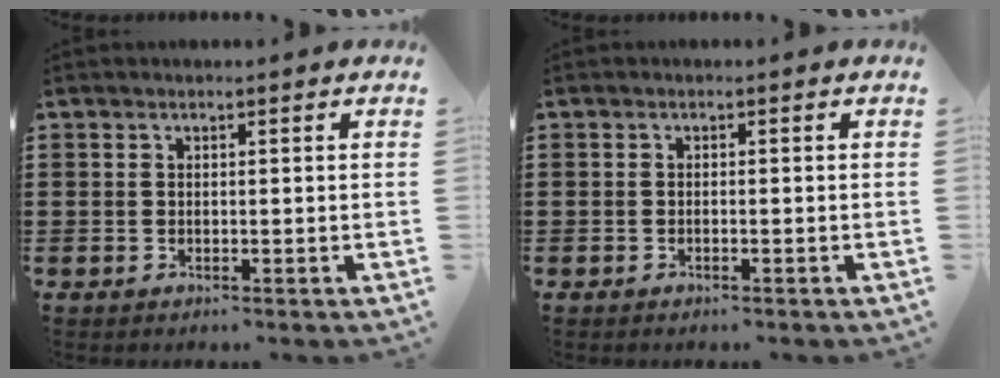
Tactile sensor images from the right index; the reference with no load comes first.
{"total": 0.5, "force": [-0.4, 0.0, 0.3], "torque": [-0.006, -0.002, -0.008]}